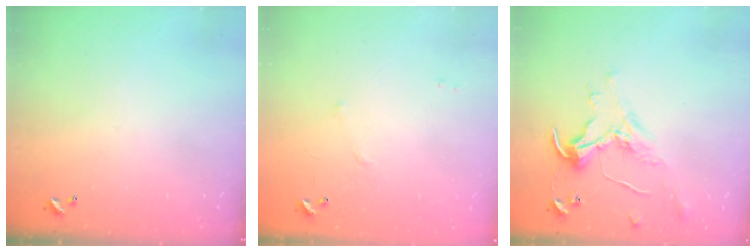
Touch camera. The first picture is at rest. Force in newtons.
{"total": 6.8, "press": 6.8, "slide": 0.8}
{"total": 1.0, "press": 0.9, "slide": 0.5}